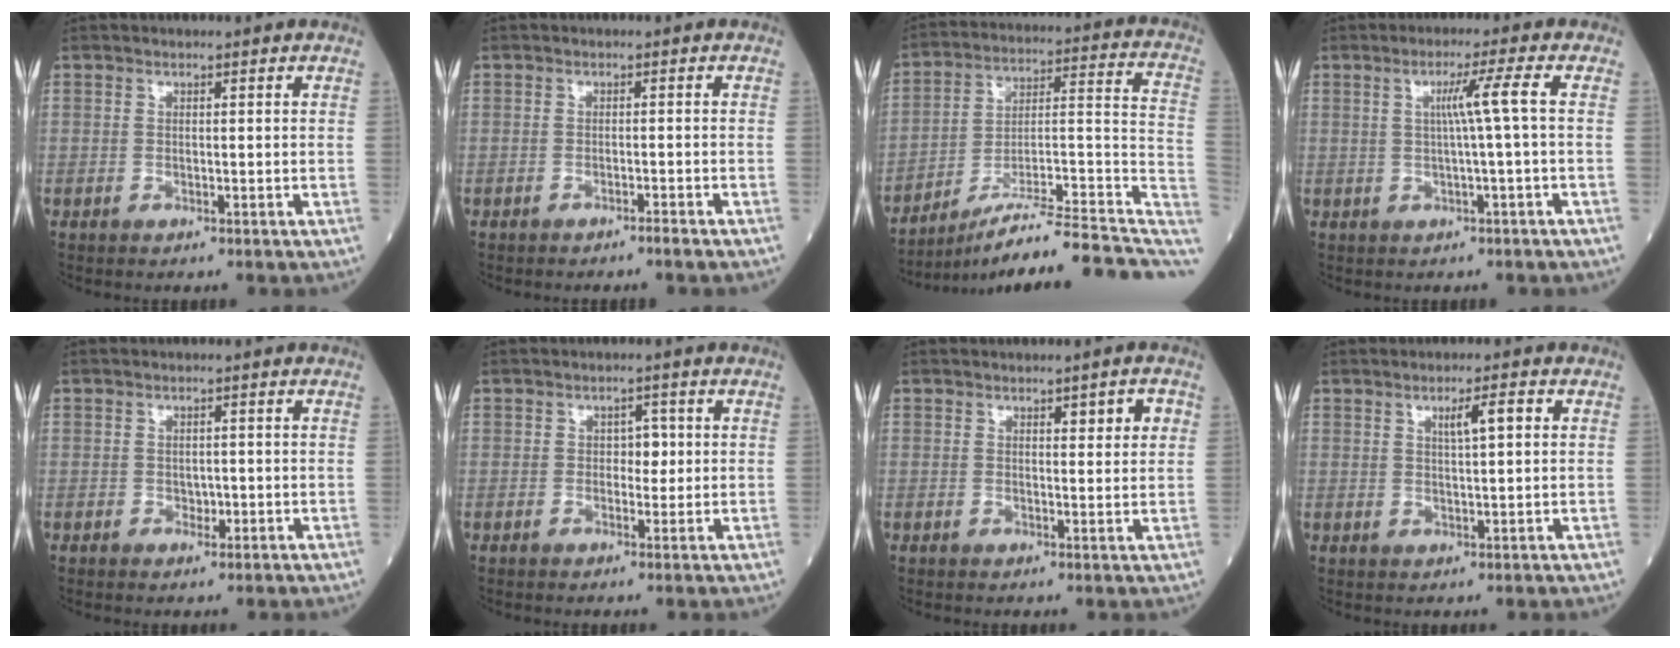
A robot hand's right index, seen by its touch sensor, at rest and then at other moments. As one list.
[{"total": 1.6, "force": [-1.4, -0.3, 0.7], "torque": [-0.013, 0.001, -0.018]}, {"total": 19.9, "force": [-16.2, 1.3, 11.4], "torque": [-0.123, 0.033, -0.250]}, {"total": 4.3, "force": [0.3, -1.3, 4.1], "torque": [-0.074, 0.006, 0.007]}, {"total": 1.4, "force": [-0.3, 1.0, 0.8], "torque": [-0.007, 0.002, -0.002]}, {"total": 2.4, "force": [0.2, 1.5, 1.8], "torque": [-0.018, 0.004, 0.001]}, {"total": 3.1, "force": [1.3, 0.8, 2.7], "torque": [-0.035, 0.002, 0.018]}, {"total": 3.6, "force": [1.3, 0.3, 3.3], "torque": [-0.055, 0.005, 0.022]}]